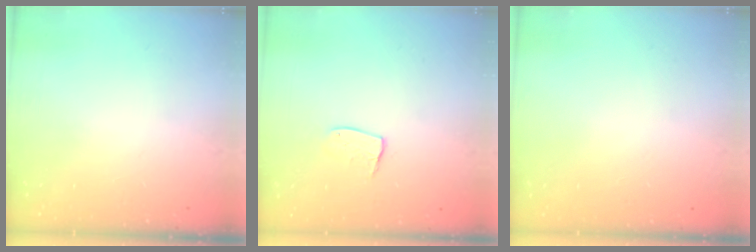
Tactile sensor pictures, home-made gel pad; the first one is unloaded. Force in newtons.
{"total": 6.6, "press": 6.6, "slide": 0.4}
{"total": 0.5, "press": 0.5, "slide": 0.1}